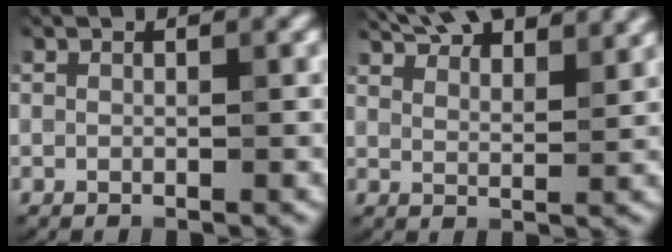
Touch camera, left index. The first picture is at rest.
{"total": 9.6, "force": [7.8, 2.9, 4.8], "torque": [-0.061, 0.025, 0.086]}